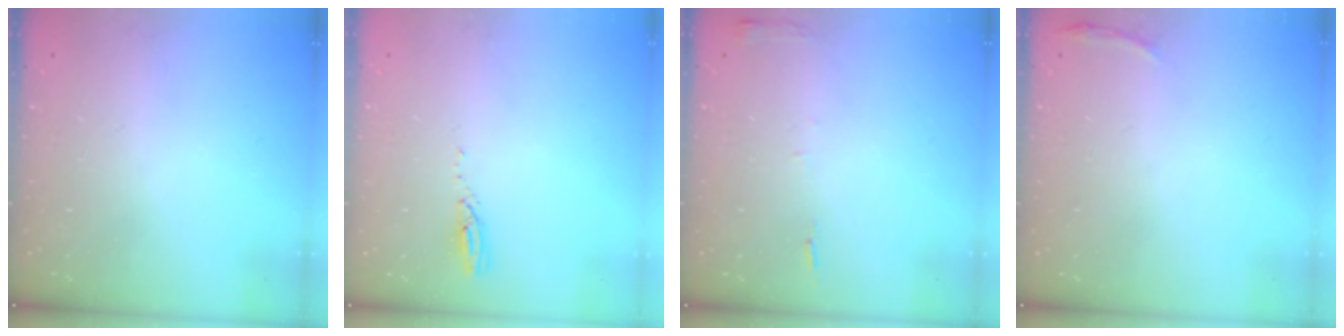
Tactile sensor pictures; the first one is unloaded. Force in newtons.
{"total": 3.1, "press": 3.1, "slide": 0.1}
{"total": 5.3, "press": 5.3, "slide": 0.6}
{"total": 3.0, "press": 1.9, "slide": 2.3}